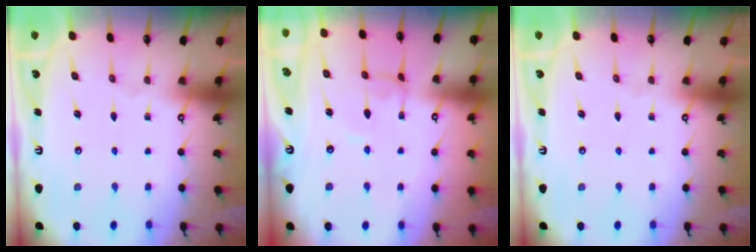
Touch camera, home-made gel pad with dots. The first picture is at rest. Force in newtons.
{"total": 0.8, "press": 0.7, "slide": 0.1}
{"total": 0.0}